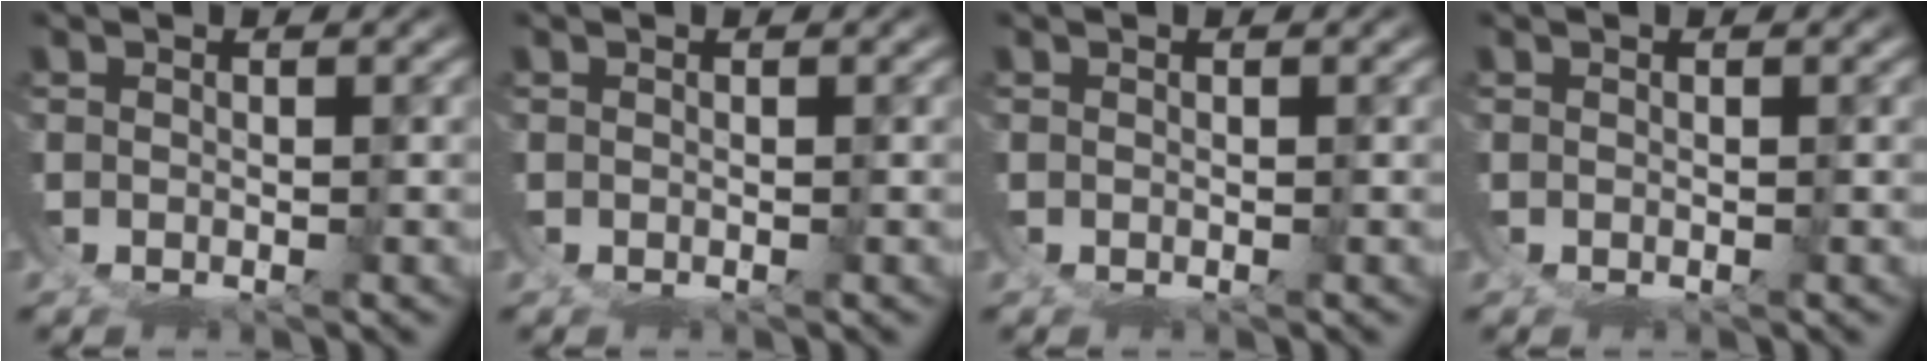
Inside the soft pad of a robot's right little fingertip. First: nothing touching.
{"total": 0.0}
{"total": 0.0}
{"total": 0.0}